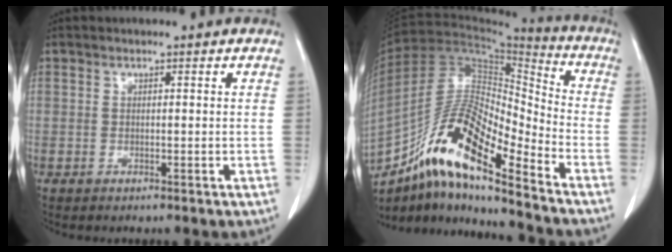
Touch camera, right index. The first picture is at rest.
{"total": 18.5, "force": [-12.4, 3.0, 13.4], "torque": [-0.258, 0.005, -0.223]}